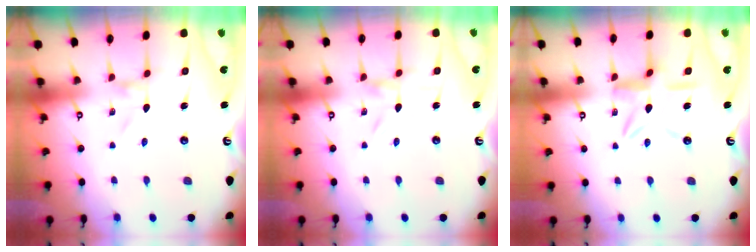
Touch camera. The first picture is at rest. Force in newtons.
{"total": 0.0}
{"total": 12.0, "press": 11.9, "slide": 1.0}